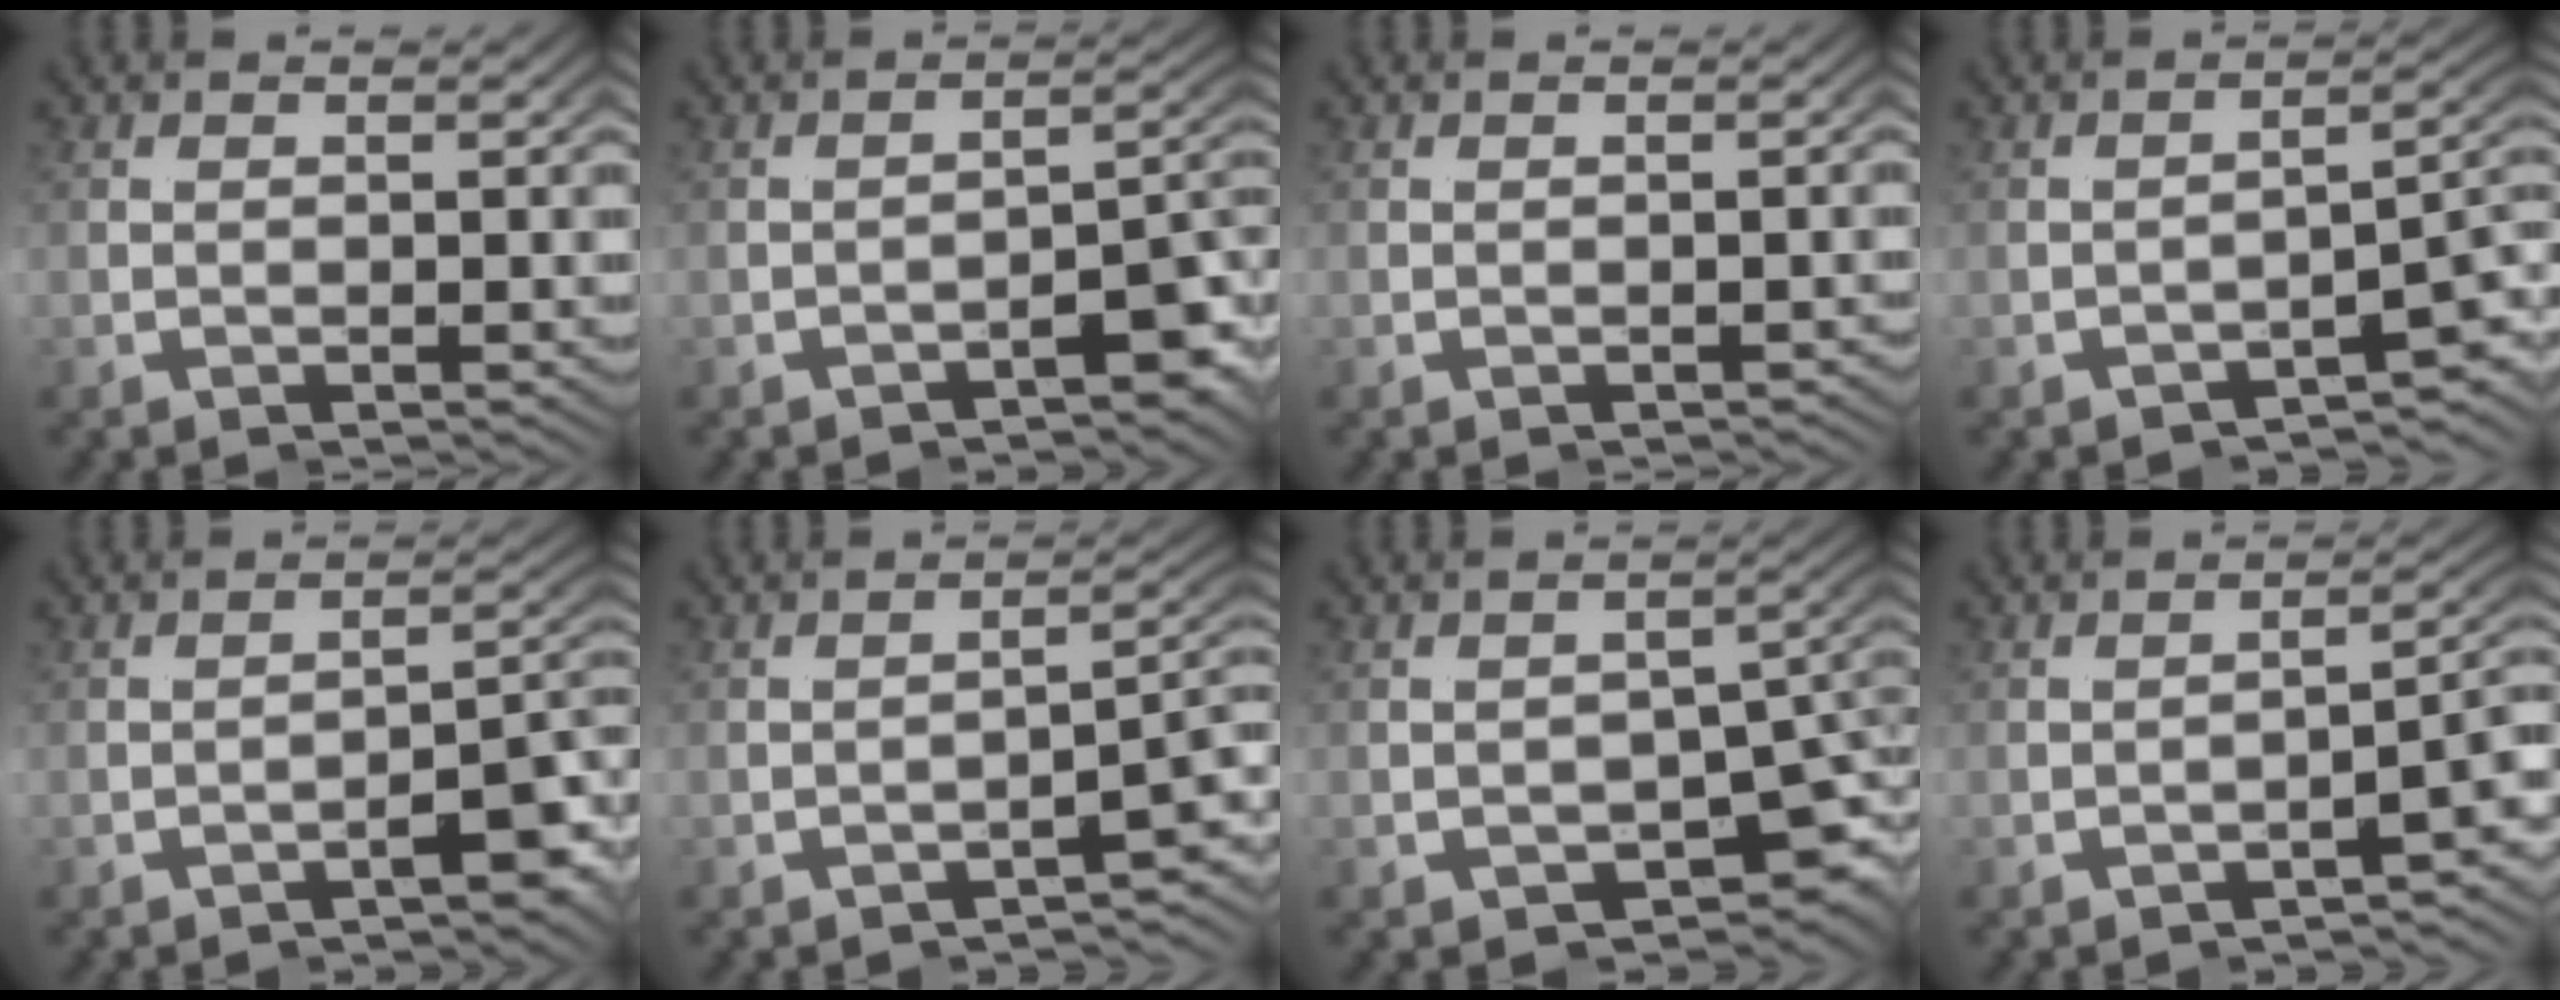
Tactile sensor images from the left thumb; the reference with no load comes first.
{"total": 3.7, "force": [-2.1, 0.0, 3.0], "torque": [-0.055, -0.002, -0.023]}
{"total": 0.7, "force": [-0.1, -0.4, -0.6], "torque": [0.008, 0.002, -0.003]}
{"total": 3.9, "force": [-1.9, 0.0, 3.4], "torque": [-0.059, 0.005, -0.022]}
{"total": 3.4, "force": [-1.9, -1.3, 2.5], "torque": [-0.043, 0.012, -0.028]}
{"total": 3.7, "force": [-1.9, -0.4, 3.2], "torque": [-0.054, 0.006, -0.022]}
{"total": 6.6, "force": [-1.7, 3.5, 5.2], "torque": [-0.080, -0.018, -0.012]}
{"total": 3.6, "force": [-2.0, -0.7, 2.9], "torque": [-0.051, 0.006, -0.023]}